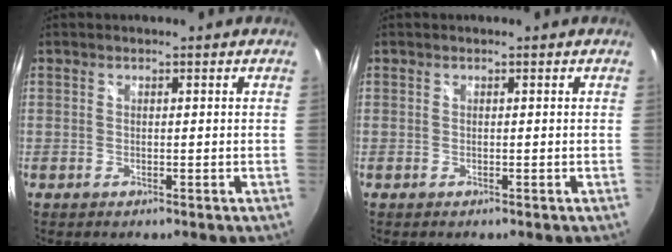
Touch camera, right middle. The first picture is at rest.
{"total": 0.0}